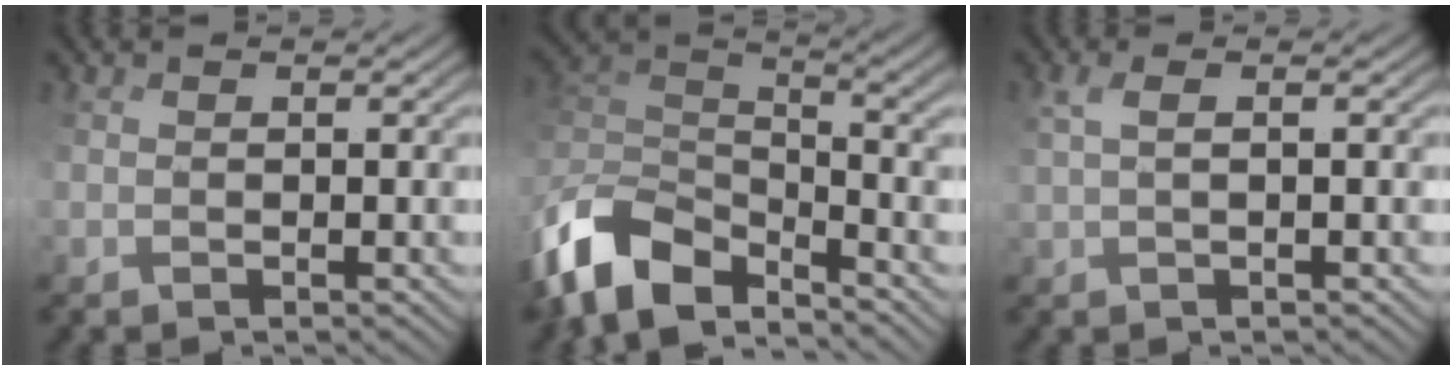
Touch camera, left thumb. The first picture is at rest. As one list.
[{"total": 7.9, "force": [-4.9, 2.6, 5.6], "torque": [-0.107, 0.009, -0.111]}, {"total": 1.8, "force": [1.1, -1.1, 0.8], "torque": [-0.008, 0.013, 0.023]}]